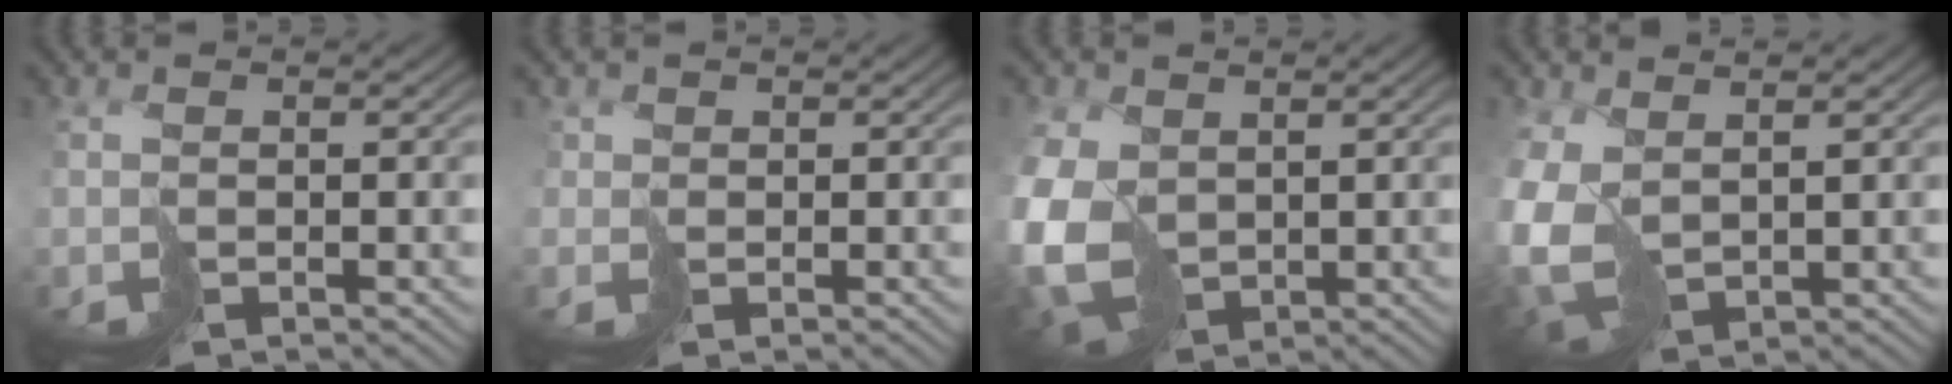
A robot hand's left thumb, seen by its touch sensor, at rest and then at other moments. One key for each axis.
{"total": 1.2, "fx": 0.1, "fy": 1.1, "fz": -0.4, "tx": 0.009, "ty": -0.004, "tz": 0.003}
{"total": 10.3, "fx": -0.2, "fy": 7.8, "fz": 6.8, "tx": -0.211, "ty": -0.030, "tz": 0.005}
{"total": 7.2, "fx": 0.5, "fy": 5.1, "fz": 5.0, "tx": -0.156, "ty": -0.023, "tz": 0.021}